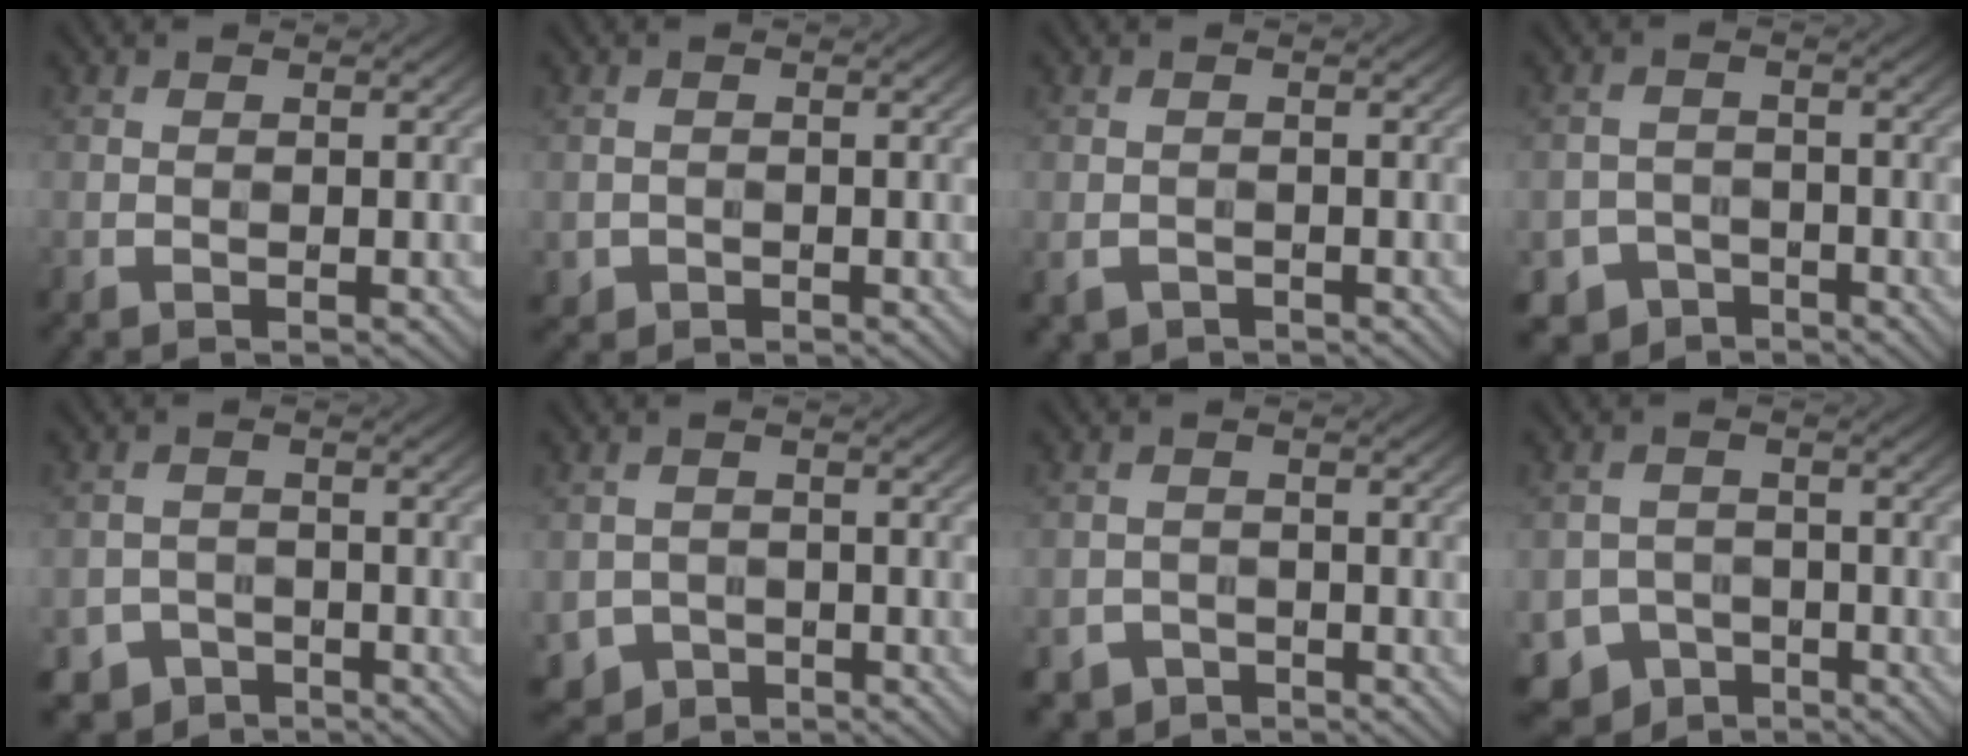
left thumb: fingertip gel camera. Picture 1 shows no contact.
{"total": 1.1, "force": [-0.5, 1.0, 0.0], "torque": [0.004, -0.003, -0.013]}
{"total": 1.9, "force": [-1.2, 1.4, 0.7], "torque": [-0.017, -0.008, -0.024]}
{"total": 4.5, "force": [-3.3, 2.9, 0.7], "torque": [-0.008, -0.004, -0.059]}
{"total": 3.9, "force": [-2.9, 2.5, 0.6], "torque": [-0.006, -0.004, -0.051]}
{"total": 4.2, "force": [-2.4, 3.2, 1.3], "torque": [-0.028, -0.011, -0.043]}
{"total": 2.8, "force": [-2.1, 1.8, 0.3], "torque": [0.000, -0.002, -0.038]}
{"total": 7.9, "force": [-5.2, 5.6, 2.1], "torque": [-0.037, -0.020, -0.083]}